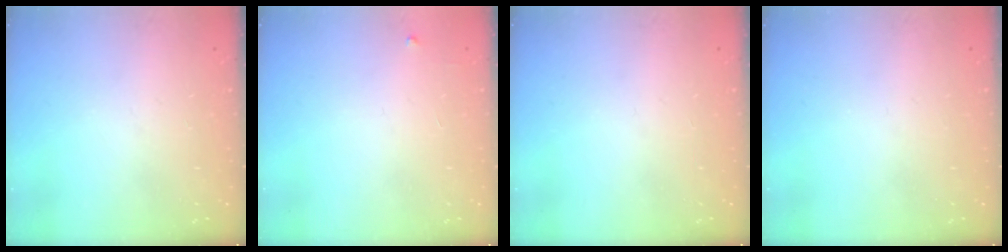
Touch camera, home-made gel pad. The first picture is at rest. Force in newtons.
{"total": 2.6, "press": 2.6, "slide": 0.4}
{"total": 0.0}
{"total": 0.0}